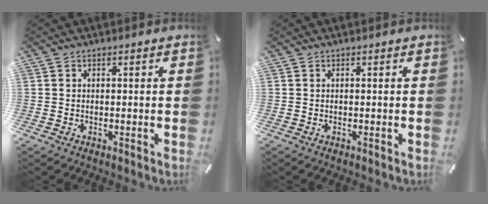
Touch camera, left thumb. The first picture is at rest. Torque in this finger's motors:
{"motor_torque": [-0.02, -0.02, -0.01, 0.03, -0.02]}